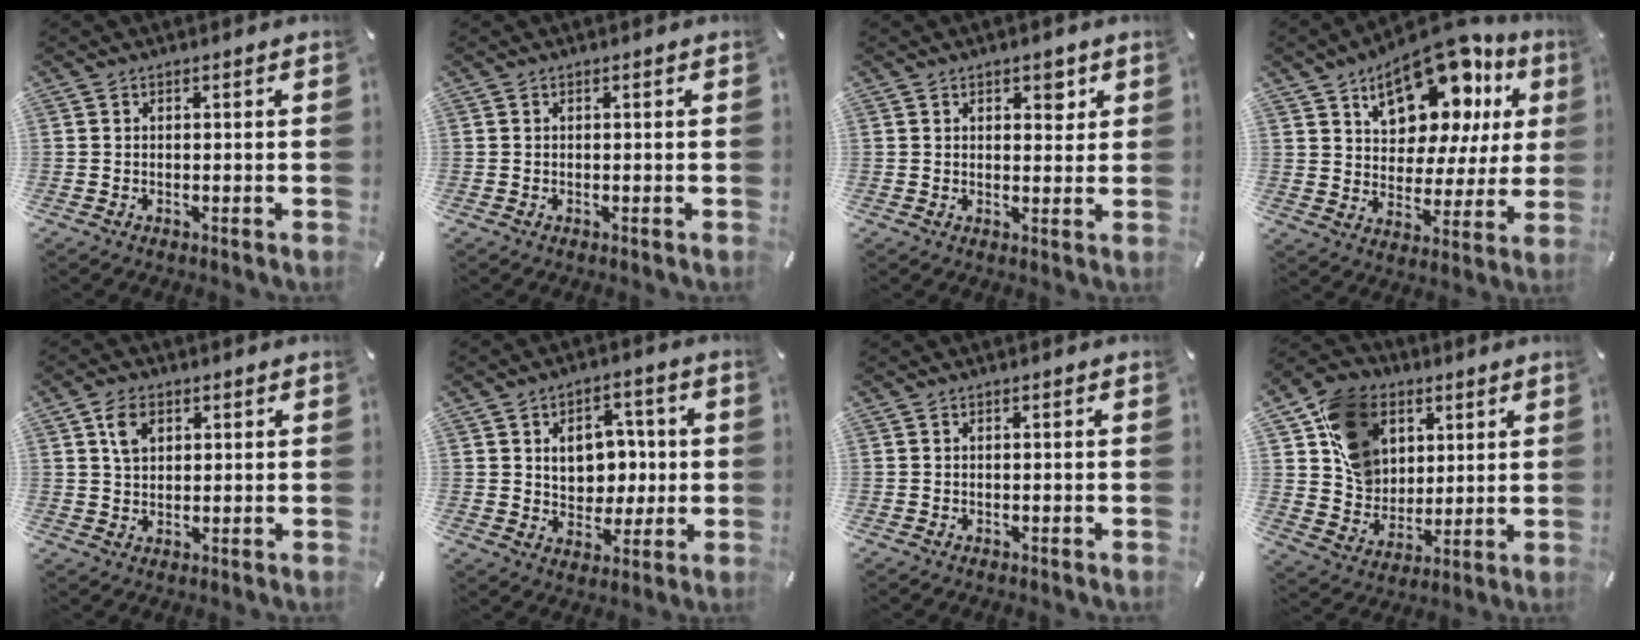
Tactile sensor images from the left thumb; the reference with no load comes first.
{"total": 0.0}
{"total": 3.2, "force": [1.7, 2.2, 1.7], "torque": [0.002, -0.011, 0.020]}
{"total": 18.4, "force": [12.3, 10.2, 9.1], "torque": [-0.134, -0.085, 0.213]}
{"total": 5.1, "force": [2.1, 3.7, 2.9], "torque": [-0.048, 0.001, 0.036]}
{"total": 9.7, "force": [1.1, 8.3, 5.0], "torque": [-0.059, 0.000, 0.019]}
{"total": 0.0}
{"total": 14.7, "force": [5.5, 12.1, 6.3], "torque": [-0.121, -0.011, 0.110]}